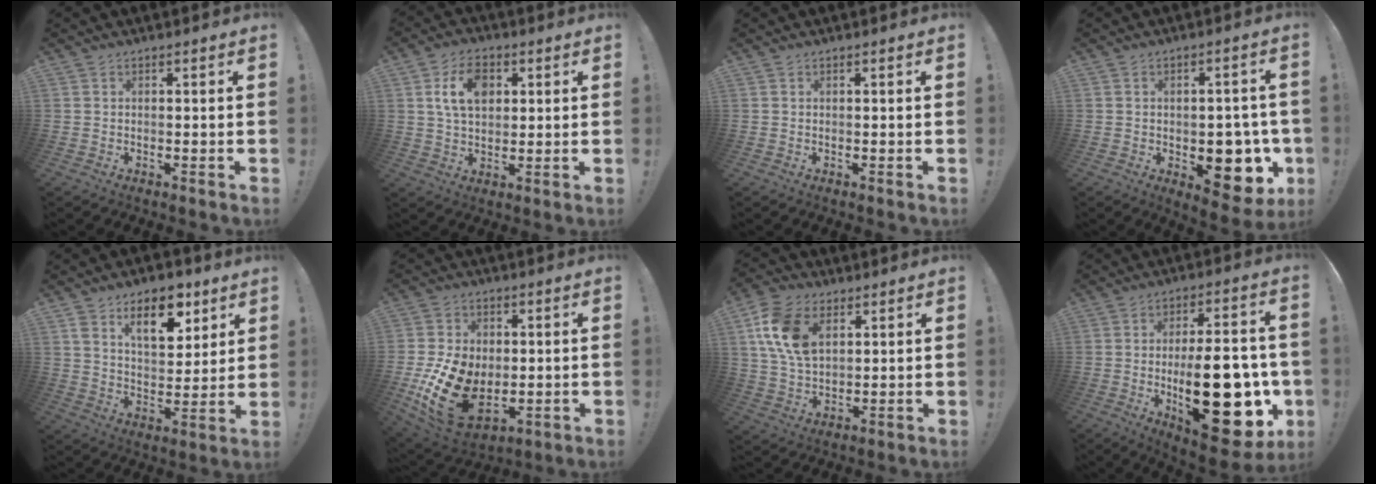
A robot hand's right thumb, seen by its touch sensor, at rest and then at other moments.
{"total": 10.8, "force": [3.4, 7.1, 7.4], "torque": [-0.125, 0.005, 0.062]}
{"total": 0.0}
{"total": 13.1, "force": [-4.2, 8.2, 9.2], "torque": [-0.076, 0.020, -0.056]}
{"total": 13.8, "force": [7.8, 7.2, 8.8], "torque": [-0.123, -0.031, 0.135]}
{"total": 18.9, "force": [-4.1, 13.6, 12.5], "torque": [-0.229, 0.019, -0.059]}
{"total": 14.5, "force": [5.4, 9.5, 9.6], "torque": [-0.188, -0.003, 0.104]}
{"total": 27.7, "force": [-5.2, 11.9, 24.5], "torque": [-0.371, 0.021, -0.066]}